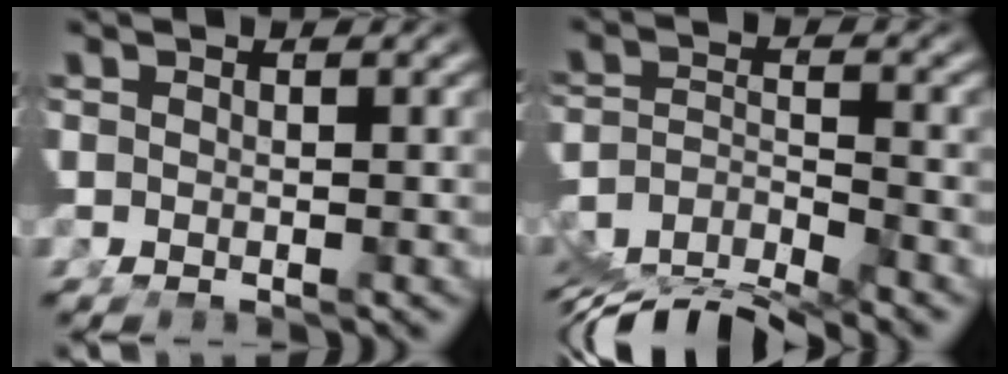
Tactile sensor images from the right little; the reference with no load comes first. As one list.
[{"total": 8.8, "force": [-5.6, 5.2, 4.5], "torque": [-0.089, -0.043, -0.079]}]